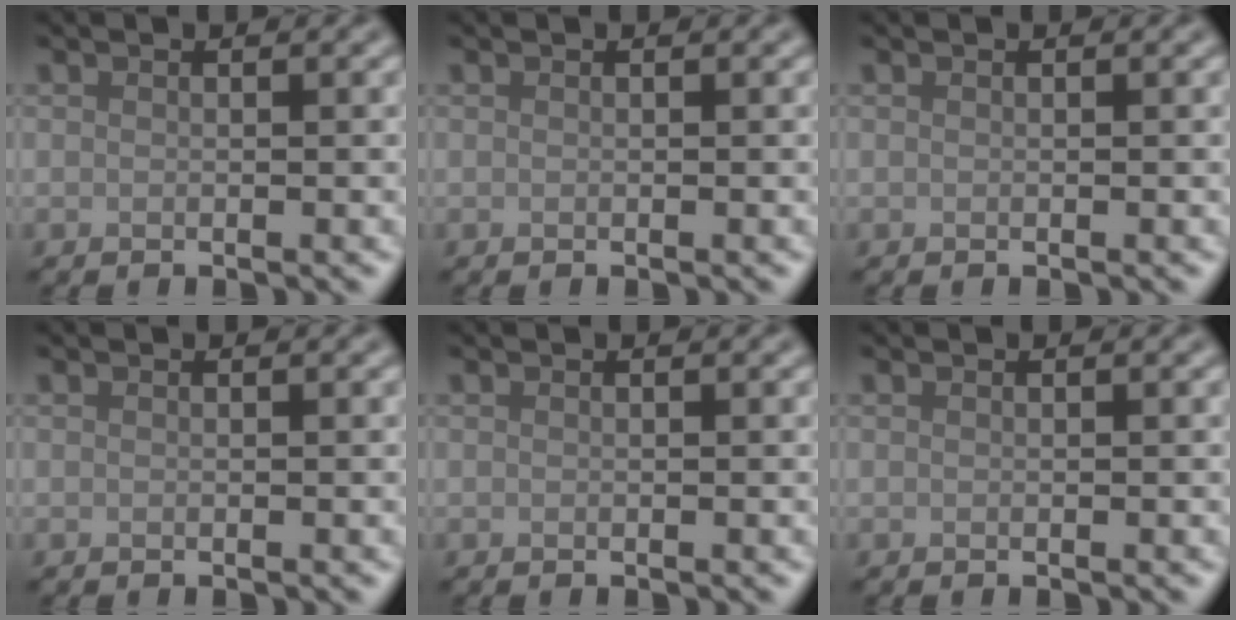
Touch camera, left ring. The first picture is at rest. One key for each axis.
{"total": 0.0}
{"total": 0.0}
{"total": 0.0}
{"total": 0.0}
{"total": 0.0}